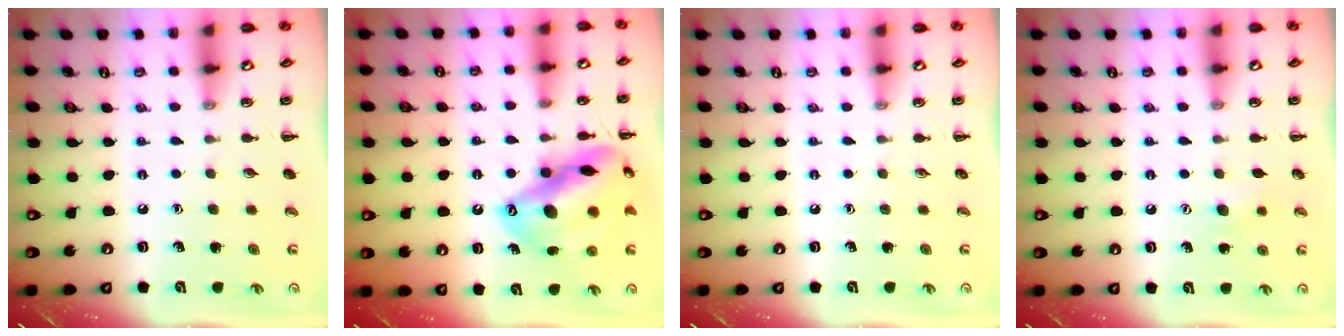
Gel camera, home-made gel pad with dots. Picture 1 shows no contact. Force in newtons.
{"total": 20.7, "press": 20.5, "slide": 2.4}
{"total": 0.0}
{"total": 7.0, "press": 6.8, "slide": 1.8}